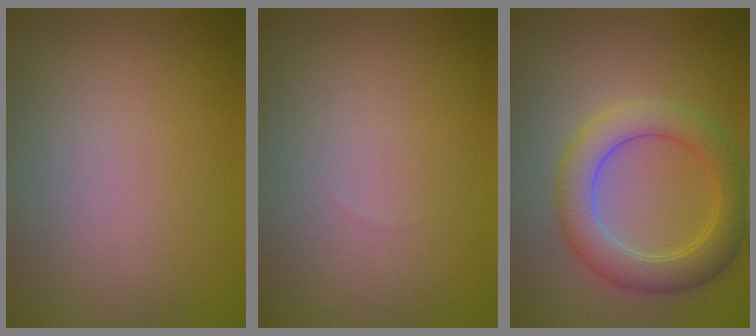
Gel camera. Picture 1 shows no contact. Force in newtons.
{"total": 0.0}
{"total": 4.8, "press": 4.8, "slide": 0.3}